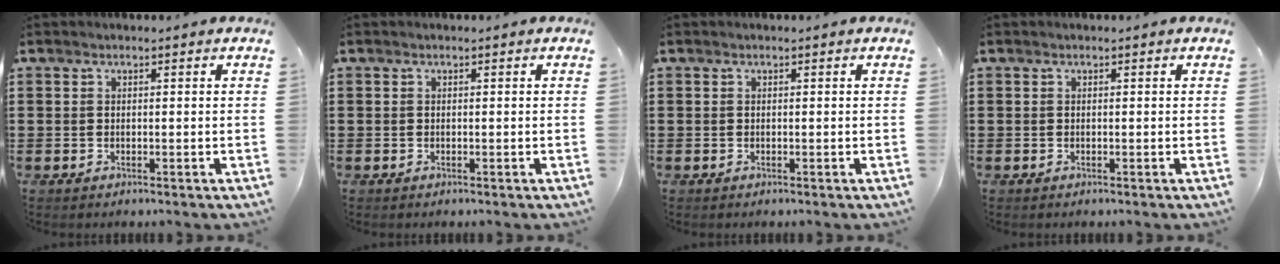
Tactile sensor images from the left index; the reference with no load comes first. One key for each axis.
{"total": 0.0}
{"total": 0.0}
{"total": 0.0}